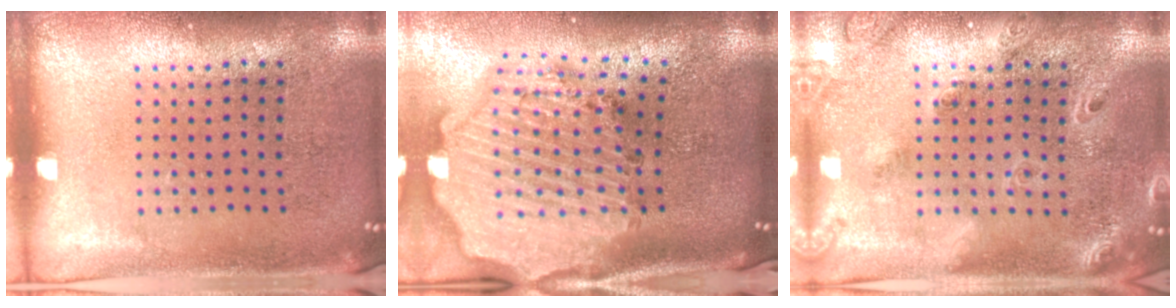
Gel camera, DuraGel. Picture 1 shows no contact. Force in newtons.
{"total": 3.9, "press": 3.3, "slide": 2.2}
{"total": 2.0, "press": 1.7, "slide": 0.9}